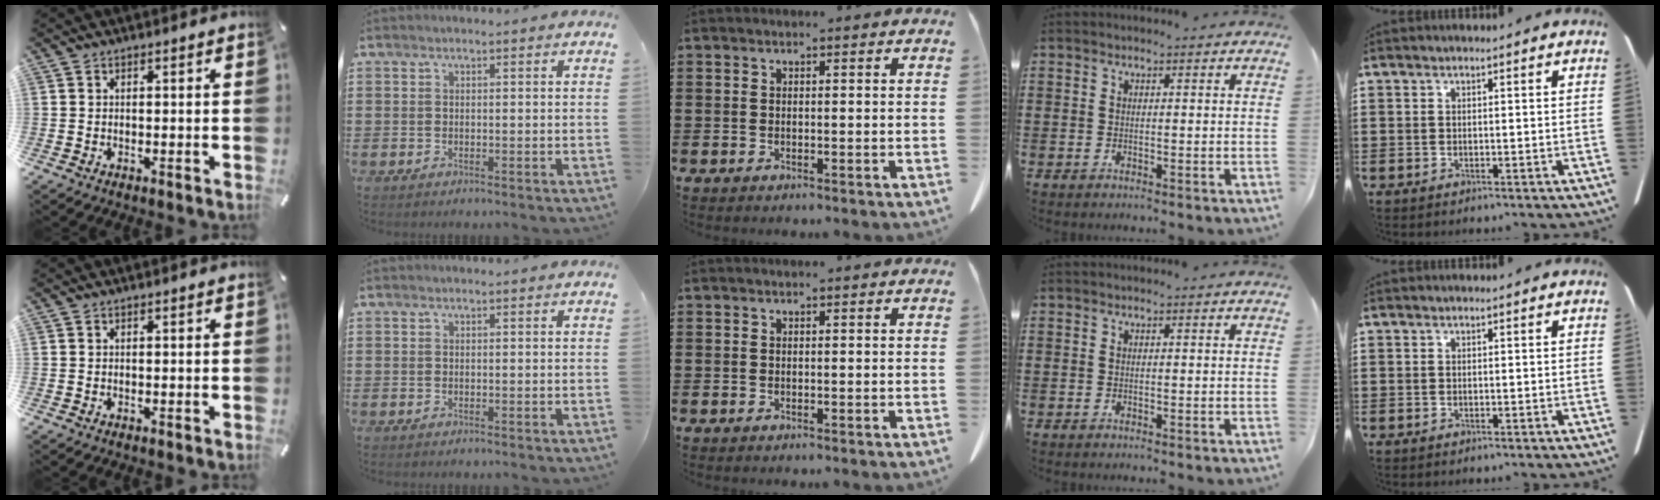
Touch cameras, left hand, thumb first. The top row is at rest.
{}